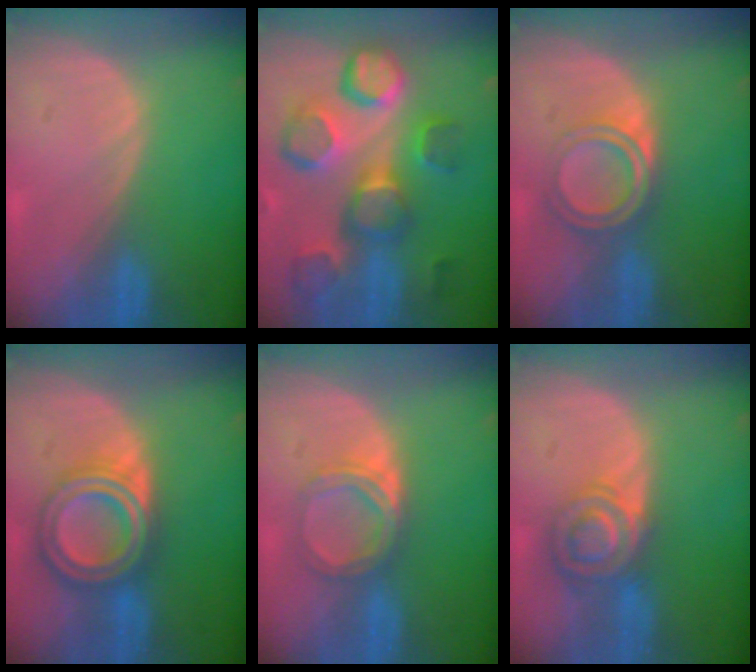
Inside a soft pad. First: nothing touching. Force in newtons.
{"total": 12.5, "press": 11.1, "slide": 5.7}
{"total": 5.3, "press": 5.0, "slide": 1.8}
{"total": 8.0, "press": 8.0, "slide": 0.5}
{"total": 5.4, "press": 4.7, "slide": 2.5}
{"total": 7.3, "press": 6.1, "slide": 4.0}